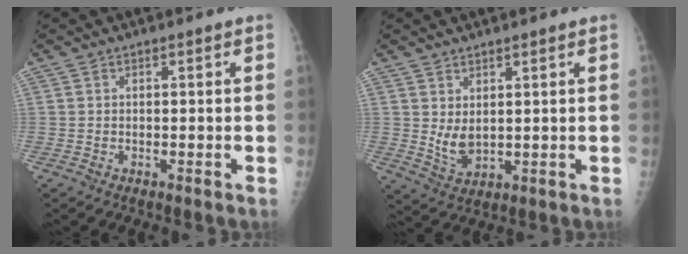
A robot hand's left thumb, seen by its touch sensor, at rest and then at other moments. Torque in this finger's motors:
{"motor_torque": [0.96, 0.76, 0.51, -0.37, 0.01]}